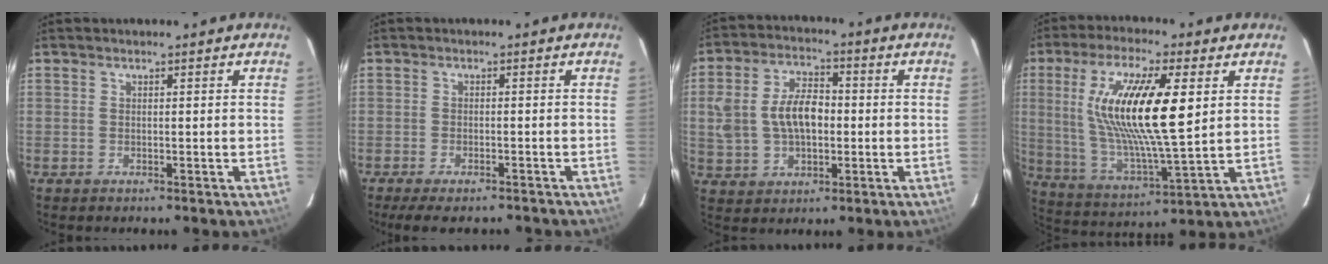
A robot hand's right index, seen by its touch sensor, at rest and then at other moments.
{"total": 8.5, "force": [-7.1, 2.2, 4.1], "torque": [-0.093, -0.025, -0.109]}
{"total": 11.0, "force": [-0.1, 6.9, 8.6], "torque": [-0.178, 0.020, 0.007]}
{"total": 18.9, "force": [4.5, 4.3, 17.9], "torque": [-0.337, -0.002, 0.092]}